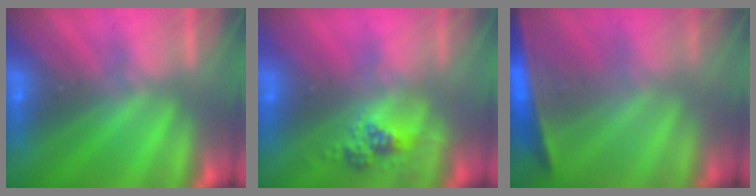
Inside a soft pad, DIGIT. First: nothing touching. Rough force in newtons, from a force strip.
{"total": 2.5}
{"total": 1.5}